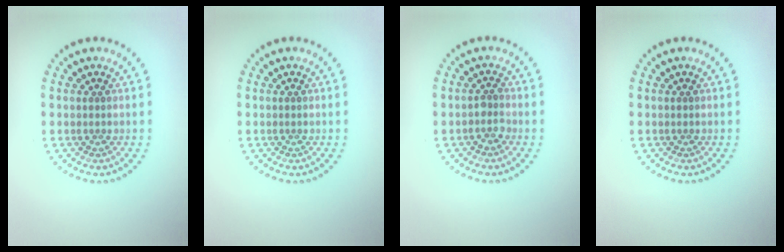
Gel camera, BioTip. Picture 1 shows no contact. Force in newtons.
{"total": 0.0}
{"total": 1.4, "press": 1.2, "slide": 0.7}
{"total": 0.0}